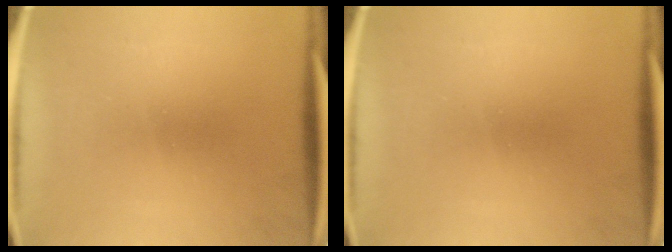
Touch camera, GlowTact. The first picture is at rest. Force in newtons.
{"total": 0.0}